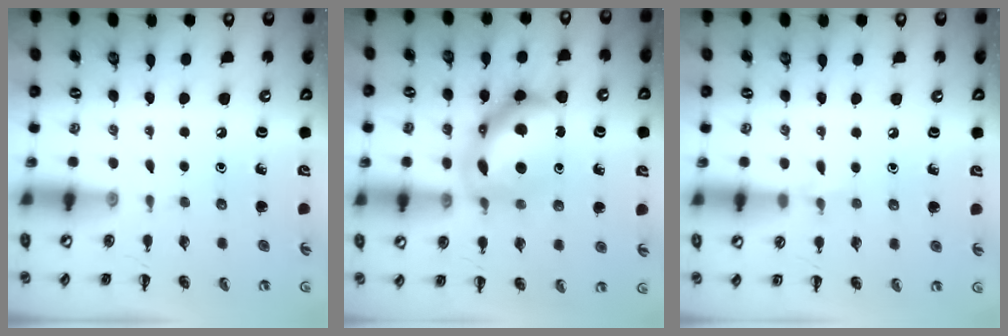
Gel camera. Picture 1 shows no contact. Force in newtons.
{"total": 14.7, "press": 14.6, "slide": 0.9}
{"total": 4.8, "press": 4.5, "slide": 1.6}